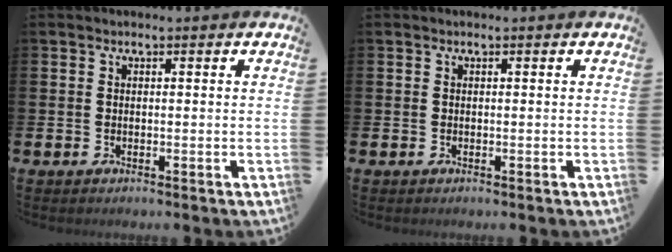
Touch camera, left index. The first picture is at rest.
{"total": 0.0}